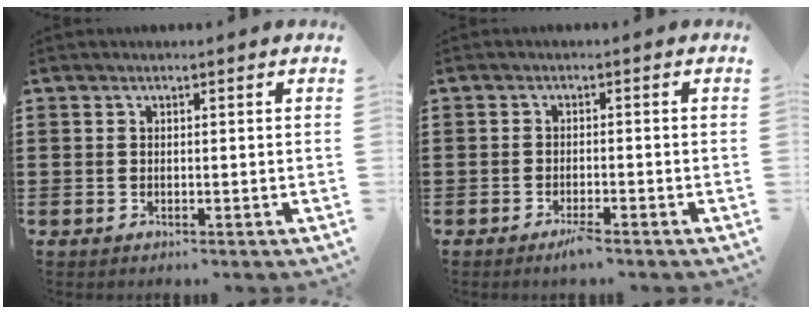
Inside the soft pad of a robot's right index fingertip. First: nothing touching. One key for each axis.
{"total": 1.9, "fx": -1.4, "fy": 0.1, "fz": 1.3, "tx": -0.022, "ty": -0.003, "tz": -0.025}